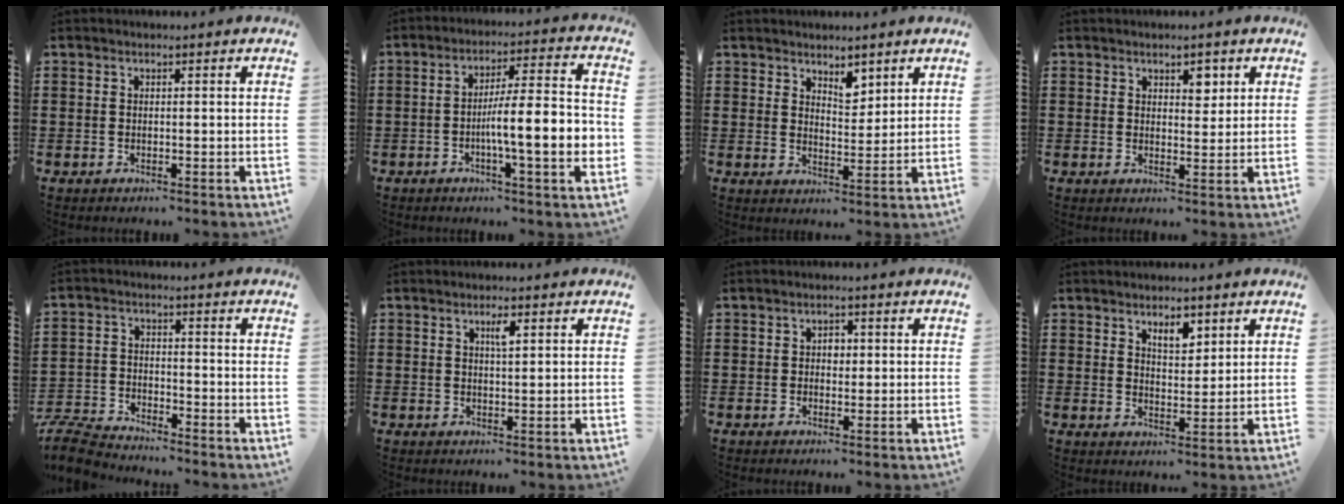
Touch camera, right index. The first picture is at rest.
{"total": 10.3, "force": [-2.3, 2.0, 9.9], "torque": [-0.151, -0.006, -0.044]}
{"total": 3.9, "force": [3.2, 1.7, 1.4], "torque": [-0.020, -0.006, 0.055]}
{"total": 3.1, "force": [1.9, 1.6, 1.7], "torque": [-0.015, -0.004, 0.029]}
{"total": 5.5, "force": [-5.4, 0.6, 0.9], "torque": [-0.041, -0.001, -0.114]}
{"total": 2.2, "force": [0.9, 0.5, 2.0], "torque": [-0.033, 0.001, 0.012]}
{"total": 1.6, "force": [0.1, 1.1, 1.1], "torque": [-0.022, 0.007, 0.001]}
{"total": 3.8, "force": [2.6, 1.6, 2.2], "torque": [-0.033, -0.001, 0.043]}